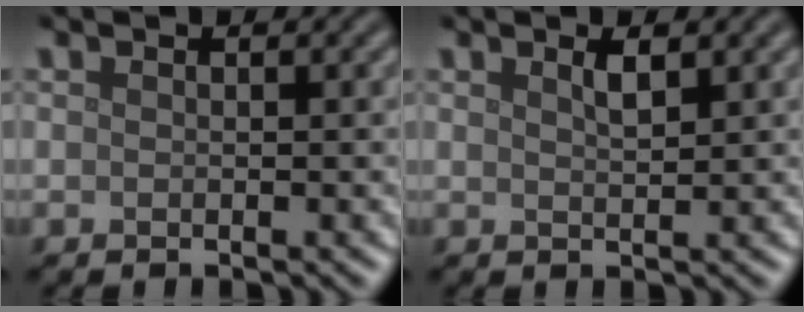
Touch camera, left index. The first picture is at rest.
{"total": 1.4, "force": [1.0, 0.3, 1.0], "torque": [-0.018, 0.003, 0.015]}